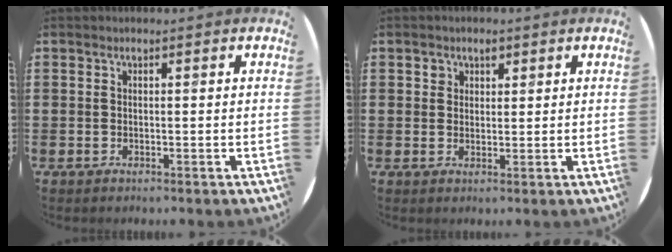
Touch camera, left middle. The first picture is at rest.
{"total": 1.7, "force": [1.0, 1.3, 0.5], "torque": [0.006, -0.002, 0.016]}